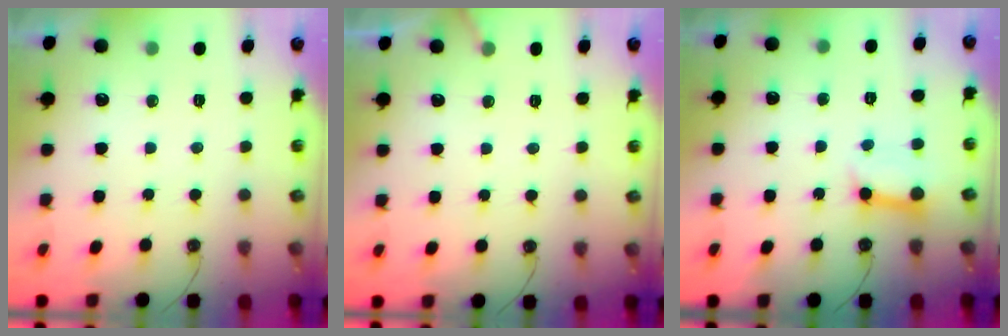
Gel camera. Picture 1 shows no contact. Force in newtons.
{"total": 2.5, "press": 2.5, "slide": 0.2}
{"total": 6.5, "press": 6.4, "slide": 0.9}